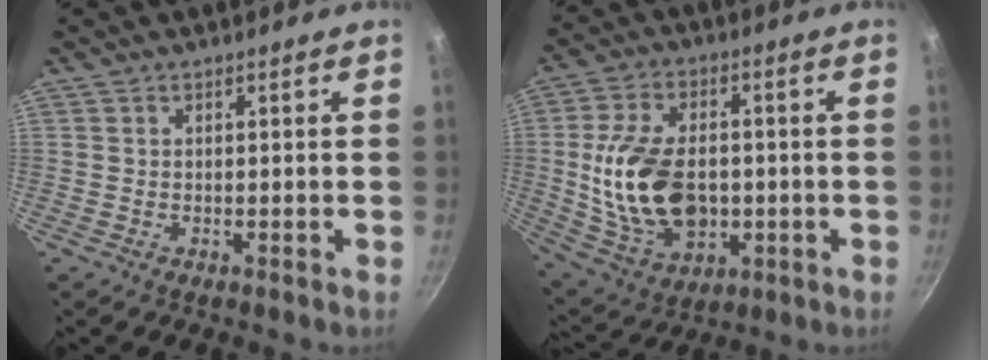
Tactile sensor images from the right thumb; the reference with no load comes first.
{"total": 18.6, "force": [-1.1, 12.1, 14.0], "torque": [-0.250, 0.009, -0.005]}